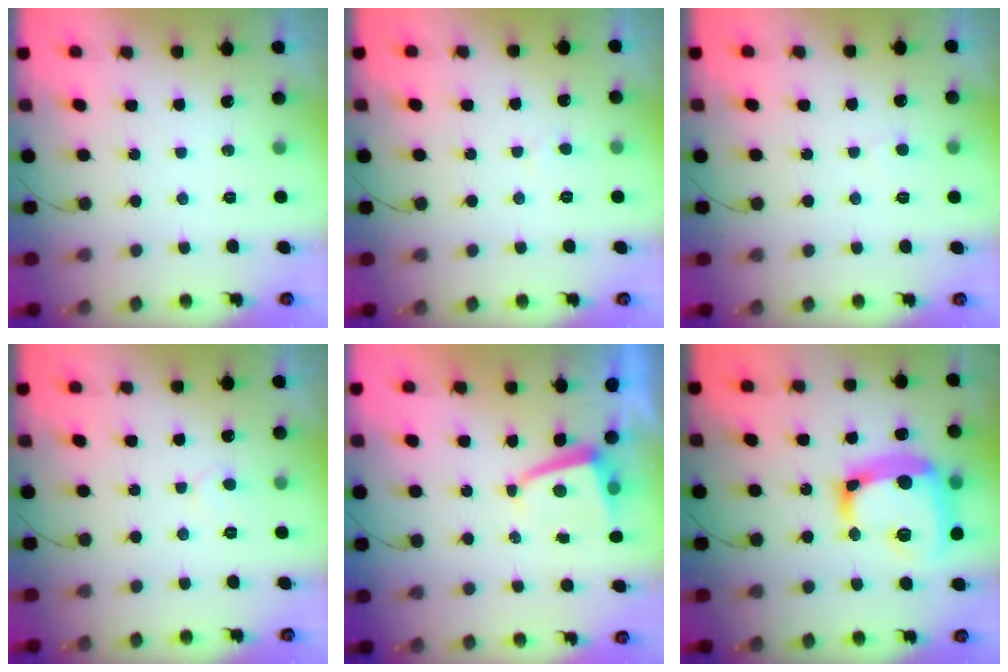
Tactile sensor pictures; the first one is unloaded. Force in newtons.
{"total": 1.1, "press": 1.1, "slide": 0.1}
{"total": 2.8, "press": 2.8, "slide": 0.2}
{"total": 3.8, "press": 3.8, "slide": 0.5}
{"total": 2.7, "press": 2.6, "slide": 0.4}
{"total": 21.6, "press": 21.5, "slide": 2.0}